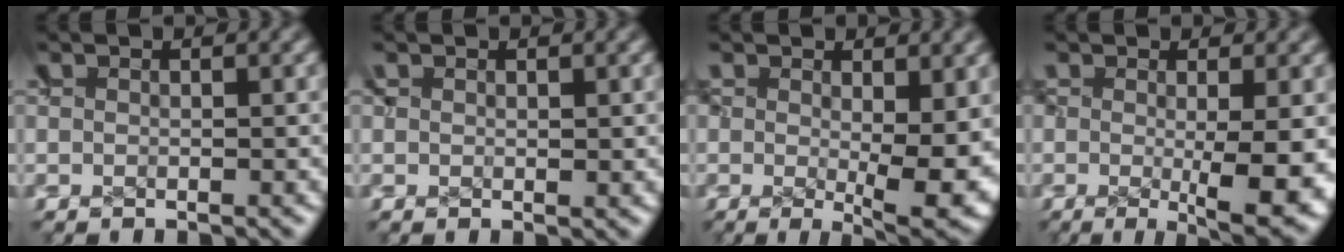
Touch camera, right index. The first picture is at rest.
{"total": 0.6, "force": [0.3, 0.3, 0.3], "torque": [-0.006, -0.001, 0.006]}
{"total": 4.8, "force": [-0.5, 1.4, 4.5], "torque": [-0.048, -0.022, 0.007]}
{"total": 5.5, "force": [-2.0, 1.3, 5.0], "torque": [-0.048, -0.019, -0.018]}